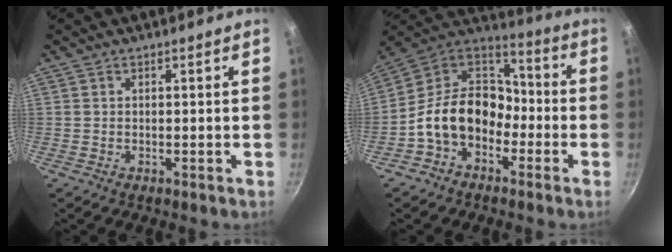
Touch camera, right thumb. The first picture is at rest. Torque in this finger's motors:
{"motor_torque": [1.93, 2.35, 1.49, -1.17, 0.09]}